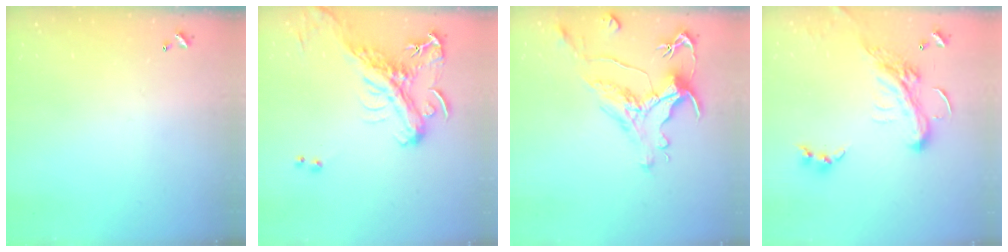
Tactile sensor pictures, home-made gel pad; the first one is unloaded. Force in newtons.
{"total": 3.5, "press": 3.4, "slide": 1.0}
{"total": 1.3, "press": 0.1, "slide": 1.3}
{"total": 5.4, "press": 5.2, "slide": 1.4}